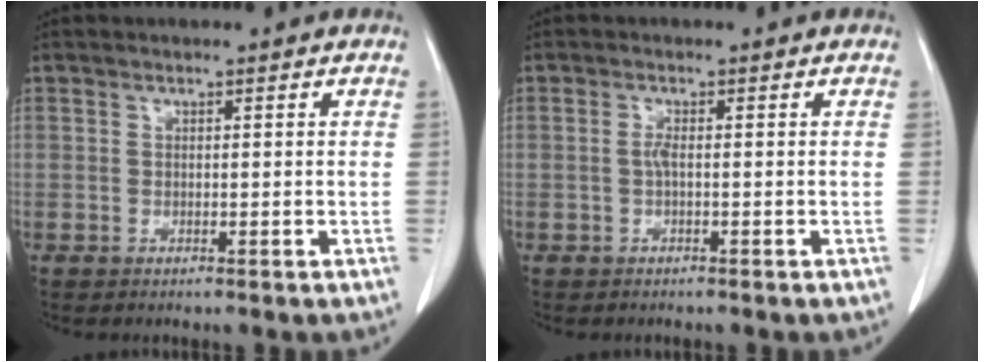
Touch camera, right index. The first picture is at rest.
{"total": 1.1, "force": [-0.1, 0.1, 1.1], "torque": [-0.020, 0.002, -0.003]}